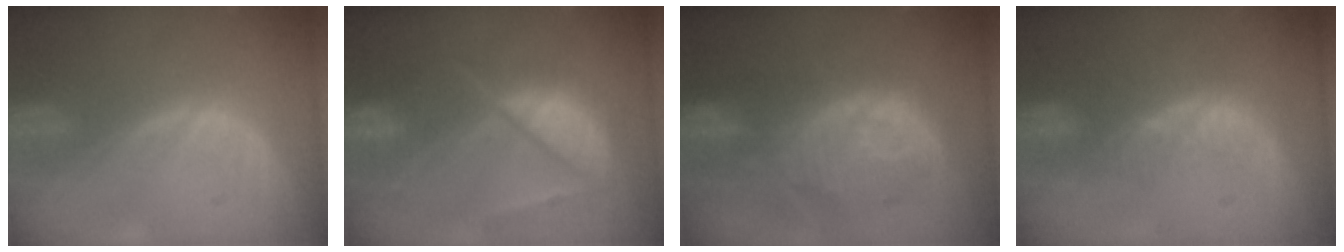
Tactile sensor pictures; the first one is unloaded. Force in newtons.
{"total": 9.7, "press": 8.3, "slide": 5.0}
{"total": 12.1, "press": 10.9, "slide": 5.3}
{"total": 4.9, "press": 4.3, "slide": 2.2}